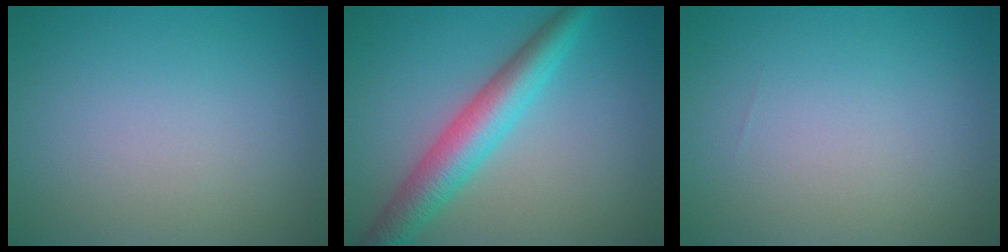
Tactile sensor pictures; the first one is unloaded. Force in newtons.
{"total": 5.7, "press": 5.7, "slide": 0.0}
{"total": 0.0}